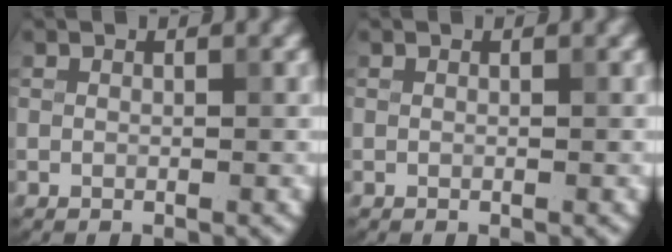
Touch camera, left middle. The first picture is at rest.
{"total": 0.0}